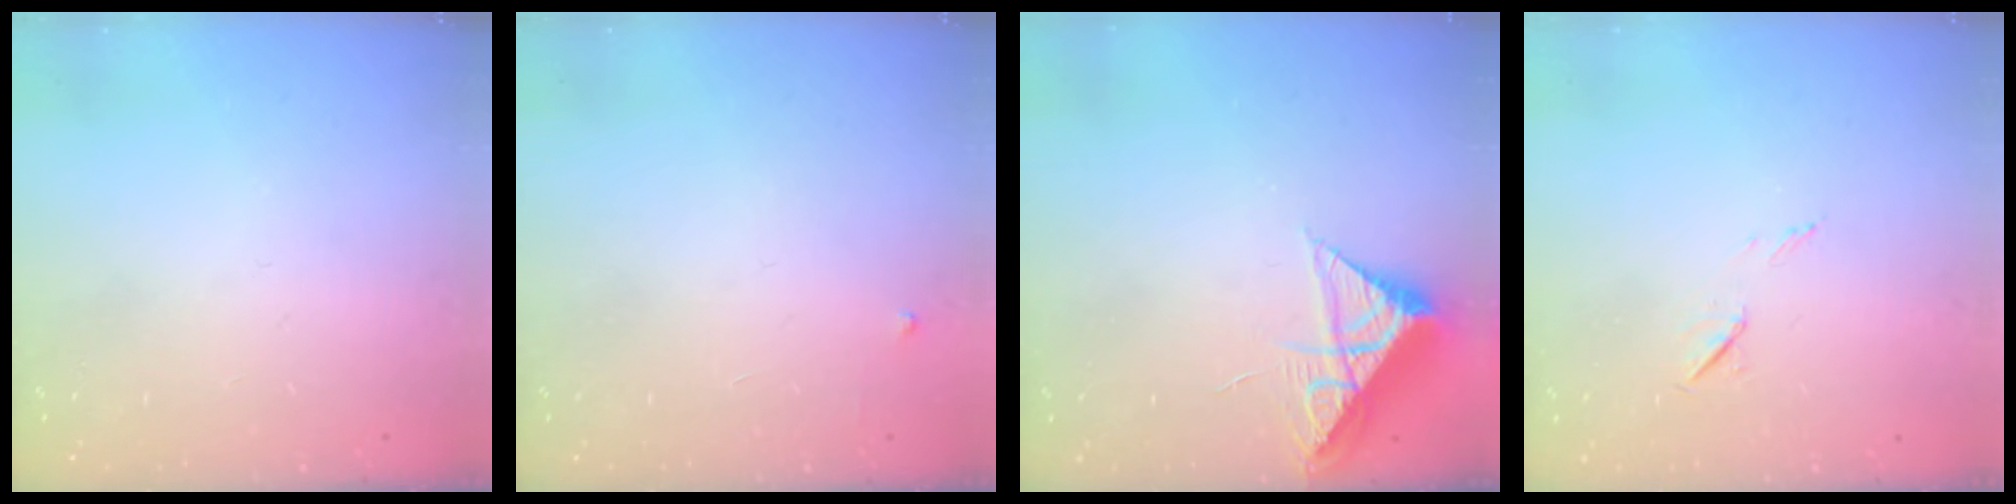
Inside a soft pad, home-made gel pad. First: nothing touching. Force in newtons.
{"total": 2.6, "press": 2.6, "slide": 0.4}
{"total": 8.5, "press": 8.5, "slide": 0.5}
{"total": 5.5, "press": 5.3, "slide": 1.5}